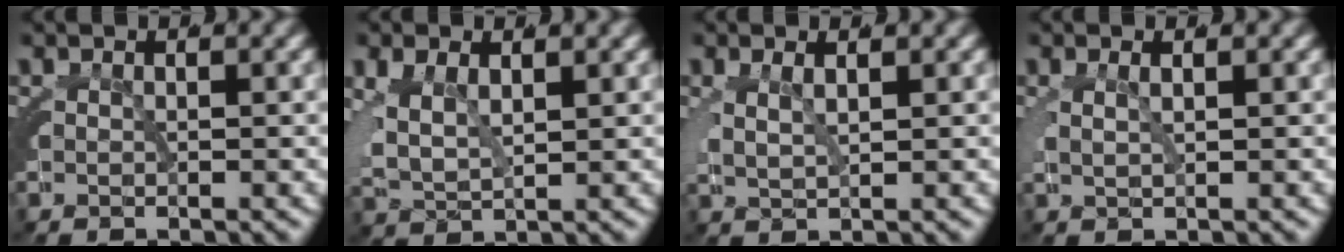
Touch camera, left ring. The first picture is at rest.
{"total": 5.0, "force": [0.6, 3.9, 3.1], "torque": [-0.086, -0.011, 0.018]}
{"total": 2.1, "force": [0.6, 1.2, 1.6], "torque": [-0.043, -0.006, 0.018]}
{"total": 1.3, "force": [0.3, 0.5, 1.2], "torque": [-0.029, -0.003, 0.010]}